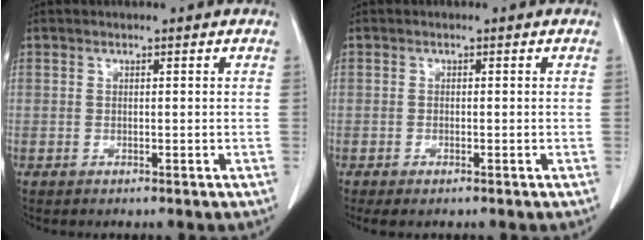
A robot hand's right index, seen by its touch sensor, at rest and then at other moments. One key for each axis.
{"total": 1.7, "fx": -1.3, "fy": 0.4, "fz": 1.1, "tx": -0.017, "ty": -0.003, "tz": -0.018}